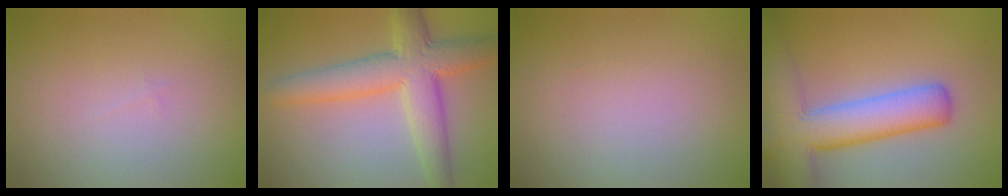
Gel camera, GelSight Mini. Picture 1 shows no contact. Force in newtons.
{"total": 7.5, "press": 7.5, "slide": 0.2}
{"total": 0.0}
{"total": 9.4, "press": 9.4, "slide": 0.6}